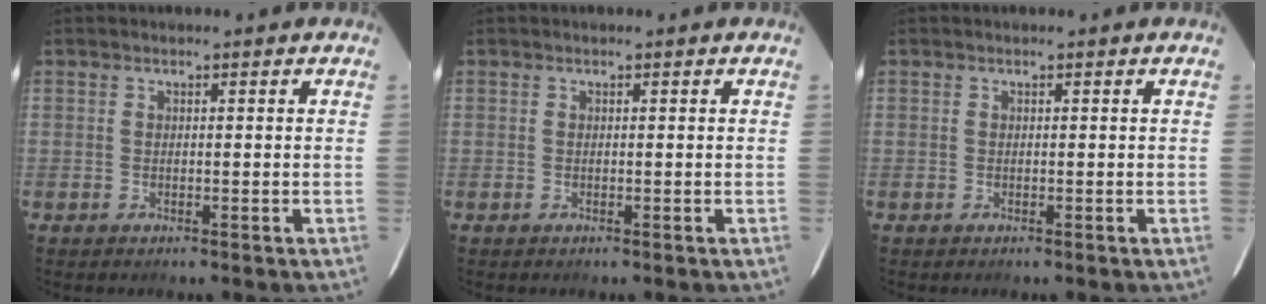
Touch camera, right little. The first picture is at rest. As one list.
[{"total": 0.0}, {"total": 0.0}]